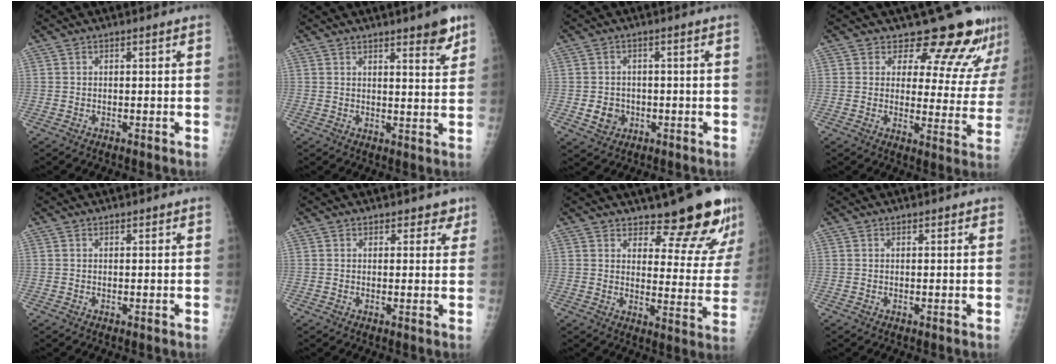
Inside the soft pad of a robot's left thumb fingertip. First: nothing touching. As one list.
[{"total": 6.3, "force": [4.1, 1.4, 4.6], "torque": [-0.049, -0.025, 0.052]}, {"total": 4.0, "force": [-0.9, 3.6, 1.6], "torque": [-0.012, 0.004, -0.008]}, {"total": 15.5, "force": [13.7, 5.7, 4.5], "torque": [-0.002, -0.101, 0.151]}, {"total": 0.6, "force": [0.6, 0.3, 0.2], "torque": [0.000, -0.004, 0.008]}, {"total": 3.2, "force": [2.4, 2.1, 0.7], "torque": [0.029, -0.010, 0.023]}, {"total": 14.6, "force": [12.6, 3.7, 6.5], "torque": [-0.041, -0.110, 0.156]}, {"total": 0.9, "force": [0.7, 0.5, 0.2], "torque": [0.004, -0.006, 0.007]}]